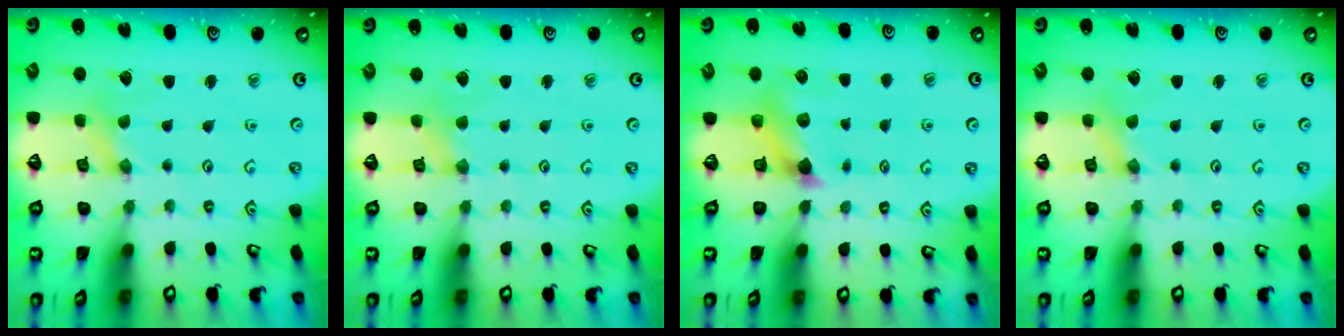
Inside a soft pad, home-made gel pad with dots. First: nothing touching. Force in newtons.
{"total": 2.1, "press": 2.1, "slide": 0.6}
{"total": 7.2, "press": 7.1, "slide": 1.0}
{"total": 0.0}